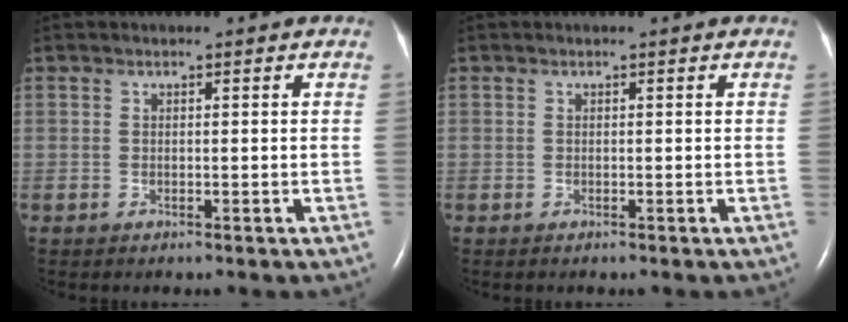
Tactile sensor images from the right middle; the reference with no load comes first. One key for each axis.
{"total": 0.0}